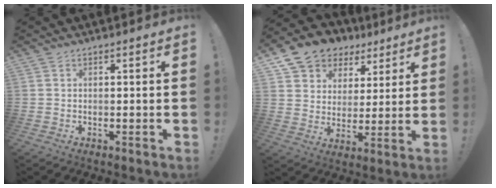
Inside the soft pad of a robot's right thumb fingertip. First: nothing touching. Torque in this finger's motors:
{"motor_torque": [-0.73, 0.89, -0.32, 0.46, 0.18]}